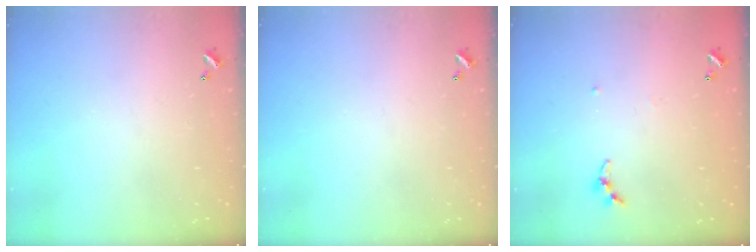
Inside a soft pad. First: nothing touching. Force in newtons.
{"total": 0.0}
{"total": 4.5, "press": 4.5, "slide": 0.5}